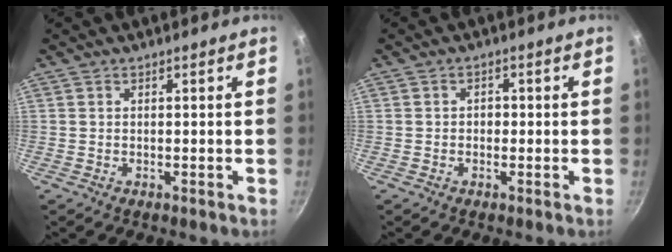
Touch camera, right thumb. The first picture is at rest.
{"total": 1.4, "force": [-0.3, 1.2, 0.7], "torque": [-0.008, 0.006, -0.007]}